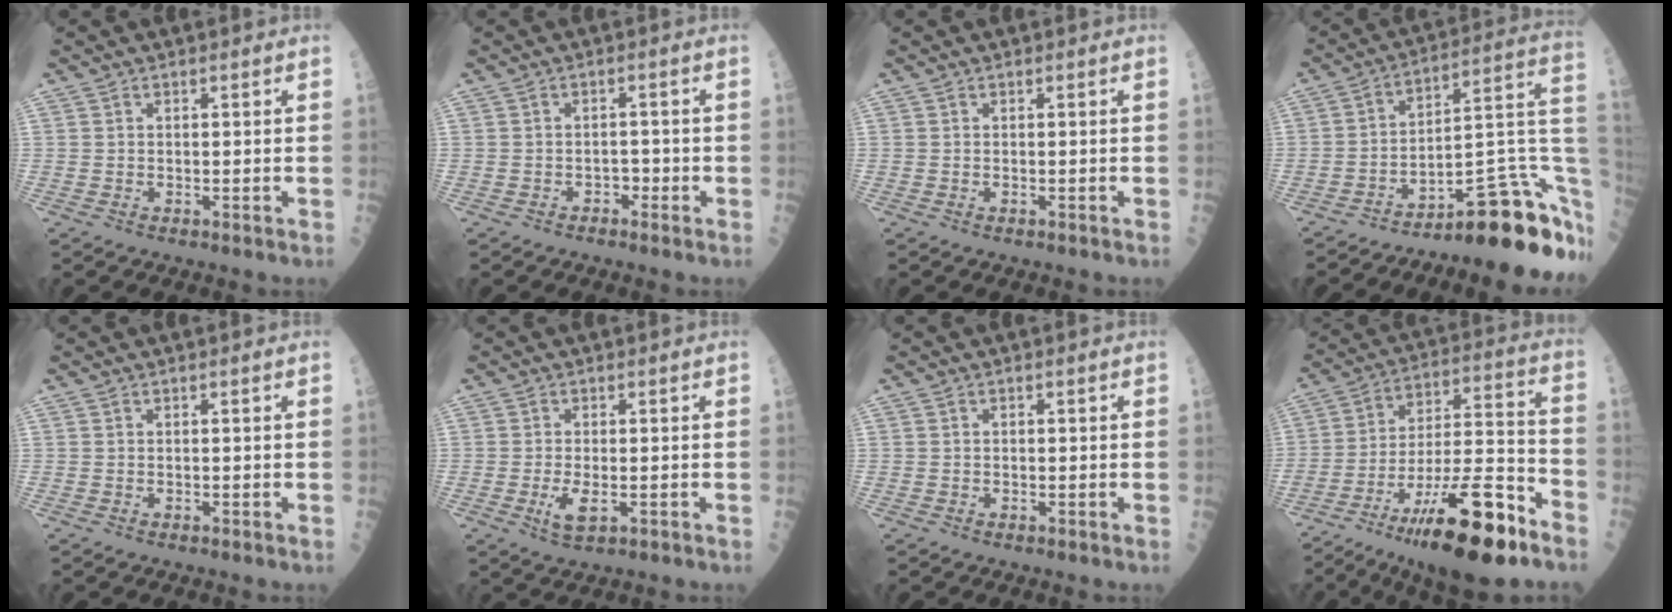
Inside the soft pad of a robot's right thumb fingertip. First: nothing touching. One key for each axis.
{"total": 2.0, "fx": -1.1, "fy": 1.4, "fz": 0.9, "tx": -0.001, "ty": 0.008, "tz": -0.019}
{"total": 0.0}
{"total": 21.0, "fx": -12.5, "fy": 4.1, "fz": 16.3, "tx": -0.134, "ty": 0.106, "tz": -0.186}
{"total": 0.0}
{"total": 3.8, "fx": -1.0, "fy": 1.5, "fz": 3.4, "tx": -0.064, "ty": -0.006, "tz": -0.016}
{"total": 0.0}
{"total": 24.6, "fx": -13.9, "fy": 6.0, "fz": 19.4, "tx": -0.319, "ty": 0.053, "tz": -0.230}